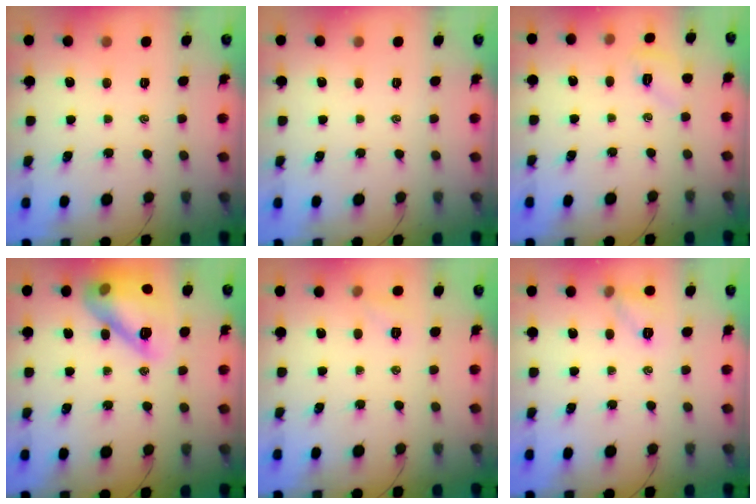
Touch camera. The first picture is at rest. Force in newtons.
{"total": 0.0}
{"total": 4.9, "press": 4.7, "slide": 1.4}
{"total": 16.2, "press": 16.1, "slide": 2.0}
{"total": 4.9, "press": 4.8, "slide": 1.1}
{"total": 6.4, "press": 6.3, "slide": 0.9}